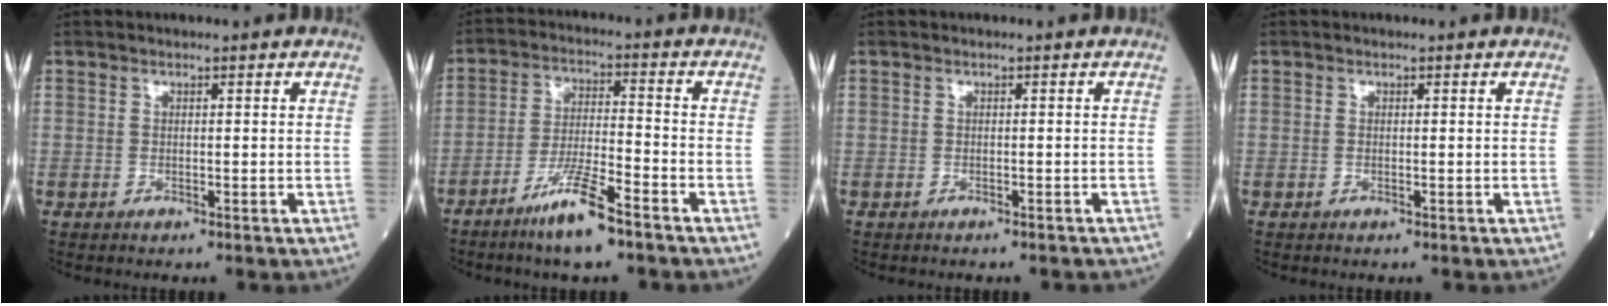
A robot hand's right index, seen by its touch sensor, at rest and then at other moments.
{"total": 8.7, "force": [-6.0, 0.5, 6.3], "torque": [-0.123, -0.014, -0.113]}
{"total": 2.2, "force": [-2.1, 0.5, 0.7], "torque": [-0.013, -0.004, -0.024]}
{"total": 0.0}